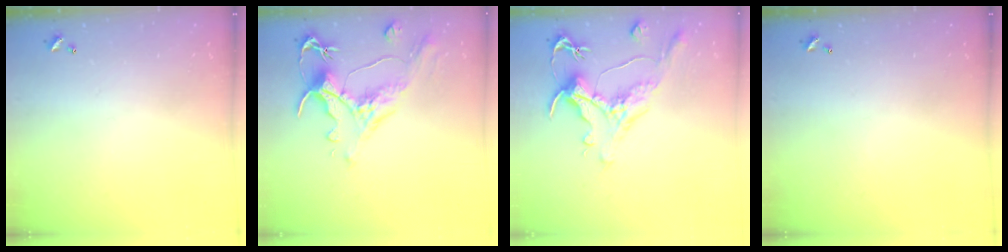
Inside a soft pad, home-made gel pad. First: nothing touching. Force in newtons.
{"total": 1.6, "press": 0.4, "slide": 1.5}
{"total": 1.5, "press": 0.4, "slide": 1.5}
{"total": 0.0}